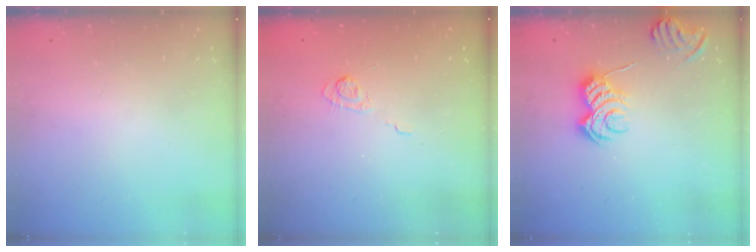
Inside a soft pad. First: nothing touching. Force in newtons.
{"total": 3.0, "press": 2.6, "slide": 1.6}
{"total": 6.1, "press": 6.1, "slide": 0.3}